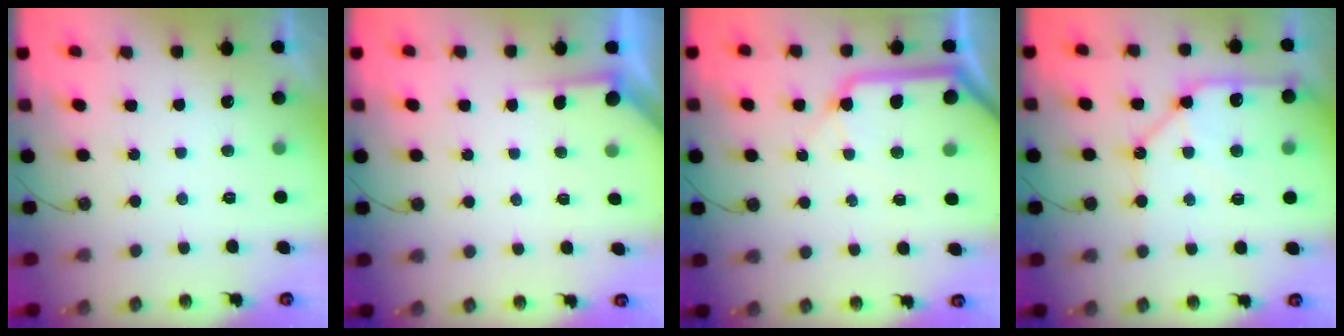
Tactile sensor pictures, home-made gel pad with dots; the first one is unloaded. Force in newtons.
{"total": 2.3, "press": 2.3, "slide": 0.3}
{"total": 12.1, "press": 12.0, "slide": 1.7}
{"total": 13.3, "press": 13.2, "slide": 1.6}